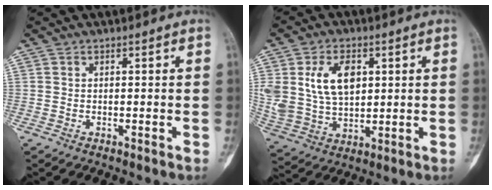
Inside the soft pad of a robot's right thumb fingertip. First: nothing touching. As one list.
[{"total": 13.1, "force": [3.7, 8.4, 9.3], "torque": [-0.164, -0.007, 0.082]}]